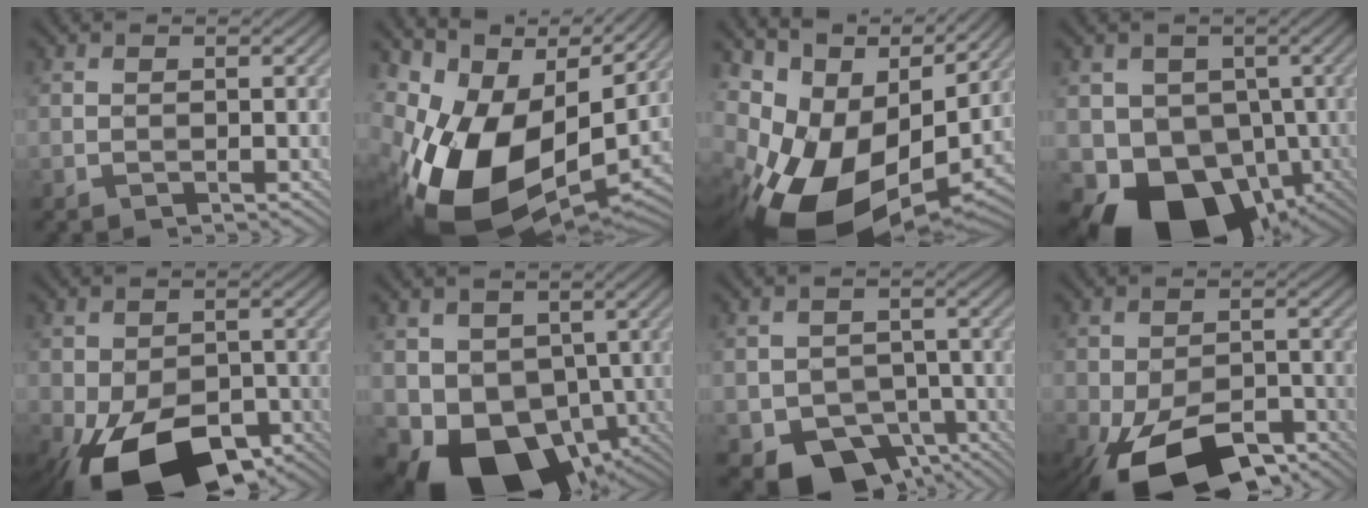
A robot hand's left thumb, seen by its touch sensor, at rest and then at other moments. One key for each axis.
{"total": 16.8, "fx": -1.3, "fy": 11.4, "fz": 12.3, "tx": -0.257, "ty": -0.037, "tz": -0.006}
{"total": 16.3, "fx": -1.3, "fy": 10.1, "fz": 12.7, "tx": -0.251, "ty": -0.032, "tz": 0.003}
{"total": 12.9, "fx": -4.0, "fy": 10.3, "fz": 6.6, "tx": -0.108, "ty": -0.032, "tz": -0.072}
{"total": 16.2, "fx": -8.9, "fy": 8.9, "fz": 10.2, "tx": -0.172, "ty": -0.044, "tz": -0.139}
{"total": 12.6, "fx": -2.8, "fy": 9.8, "fz": 7.4, "tx": -0.126, "ty": -0.035, "tz": -0.038}
{"total": 8.3, "fx": -4.3, "fy": 6.0, "fz": 3.9, "tx": -0.066, "ty": -0.026, "tz": -0.069}
{"total": 14.7, "fx": -9.0, "fy": 7.0, "fz": 9.3, "tx": -0.164, "ty": -0.045, "tz": -0.145}